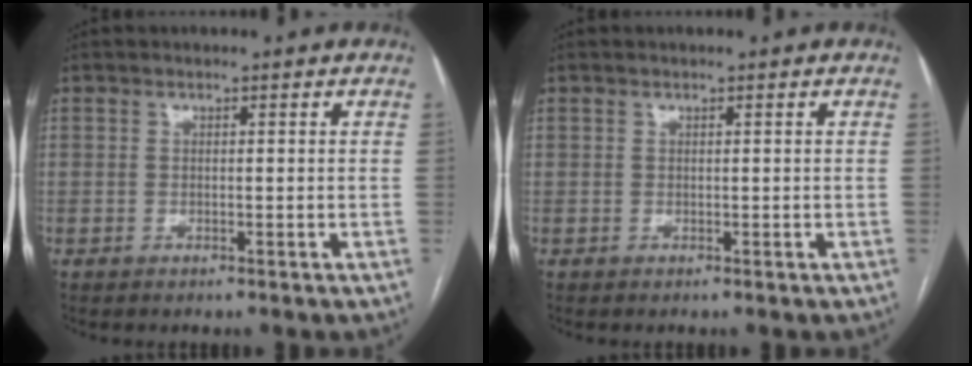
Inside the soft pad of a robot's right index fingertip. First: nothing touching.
{"total": 0.0}